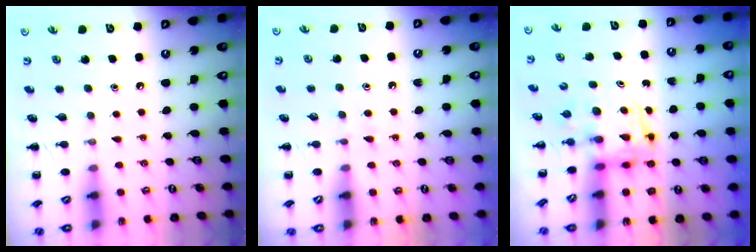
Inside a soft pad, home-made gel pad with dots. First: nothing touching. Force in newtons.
{"total": 2.6, "press": 2.5, "slide": 0.9}
{"total": 2.6, "press": 2.6, "slide": 0.2}